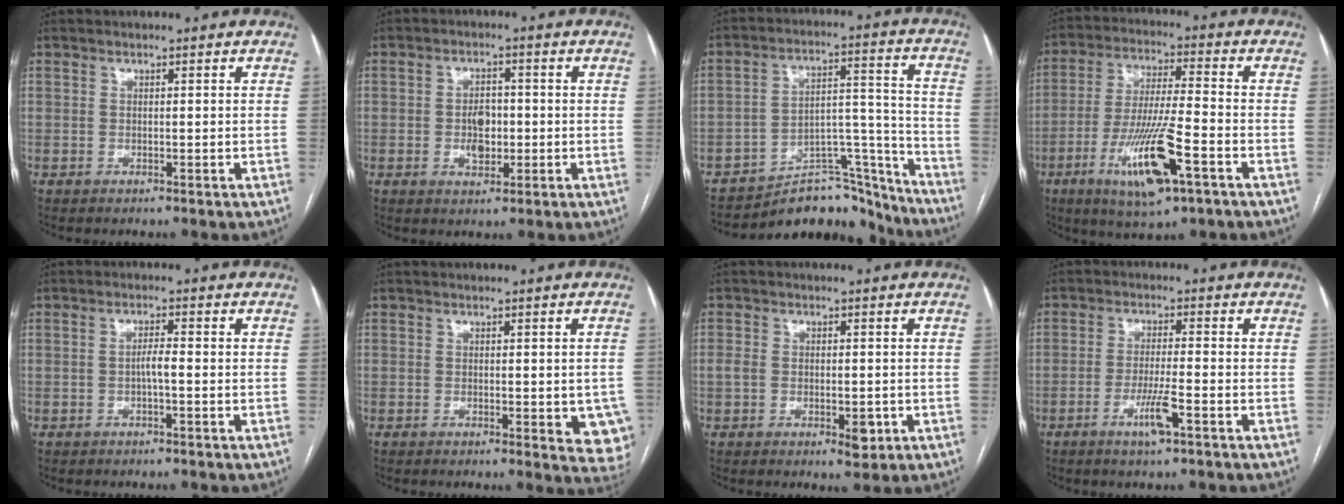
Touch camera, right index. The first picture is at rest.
{"total": 4.3, "force": [-0.6, 2.7, 3.3], "torque": [-0.054, 0.004, -0.007]}
{"total": 14.5, "force": [-13.8, 4.3, 1.6], "torque": [0.004, 0.076, -0.203]}
{"total": 13.8, "force": [-6.1, 1.8, 12.3], "torque": [-0.238, -0.020, -0.105]}
{"total": 2.1, "force": [-0.5, 0.2, 2.0], "torque": [-0.034, 0.004, -0.009]}
{"total": 7.0, "force": [-1.4, 2.6, 6.3], "torque": [-0.054, -0.009, -0.015]}
{"total": 4.8, "force": [-1.2, 2.7, 3.7], "torque": [-0.062, 0.002, -0.011]}
{"total": 5.0, "force": [-2.5, 0.1, 4.3], "torque": [-0.083, -0.008, -0.048]}